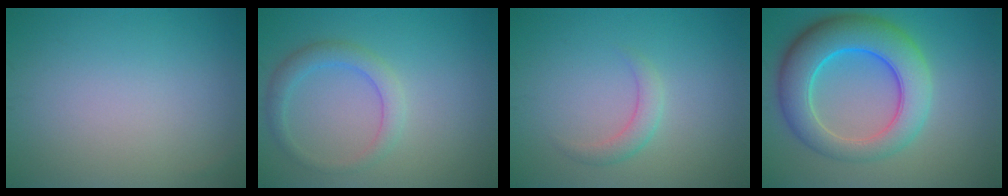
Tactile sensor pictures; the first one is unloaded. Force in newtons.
{"total": 2.6, "press": 2.6, "slide": 0.2}
{"total": 1.7, "press": 1.7, "slide": 0.0}
{"total": 8.8, "press": 8.8, "slide": 0.4}